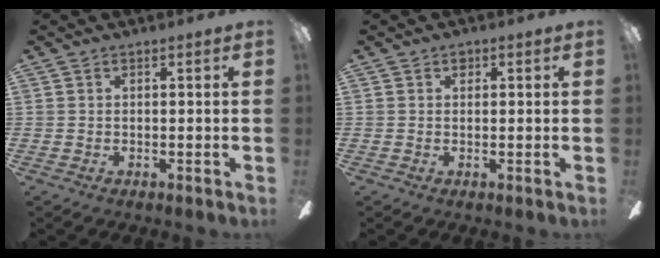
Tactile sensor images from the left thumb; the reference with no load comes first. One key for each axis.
{"total": 1.0, "fx": 0.6, "fy": 0.7, "fz": 0.5, "tx": -0.003, "ty": 0.000, "tz": 0.009}